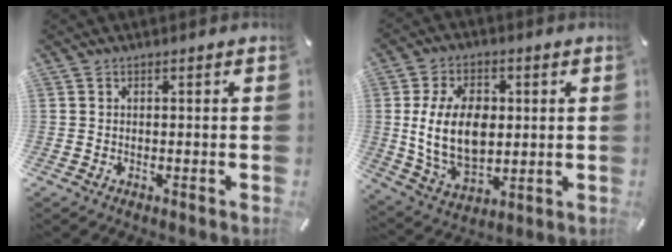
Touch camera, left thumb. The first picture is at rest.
{"total": 15.8, "force": [1.3, 10.9, 11.4], "torque": [-0.238, -0.001, 0.021]}